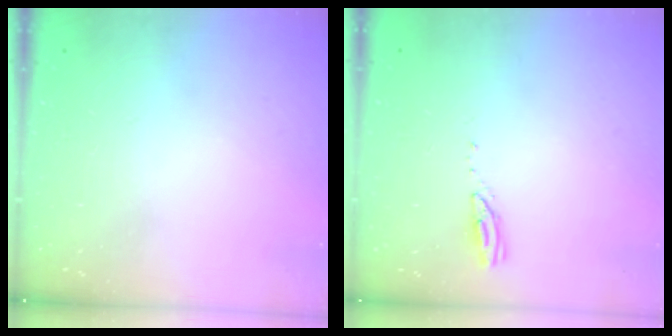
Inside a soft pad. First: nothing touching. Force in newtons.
{"total": 2.8, "press": 2.8, "slide": 0.4}